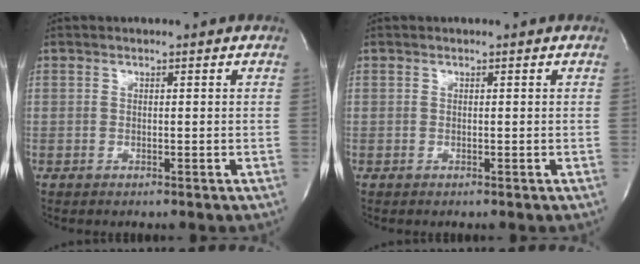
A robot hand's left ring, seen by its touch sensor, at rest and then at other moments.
{"total": 0.0}